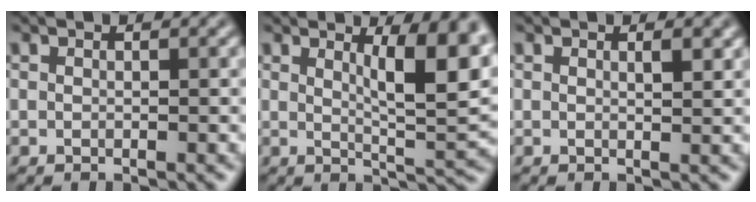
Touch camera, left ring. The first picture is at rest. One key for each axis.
{"total": 7.5, "fx": 2.6, "fy": 2.0, "fz": 6.7, "tx": -0.087, "ty": -0.007, "tz": 0.043}
{"total": 1.1, "fx": 0.6, "fy": 0.3, "fz": 0.9, "tx": -0.012, "ty": -0.003, "tz": 0.010}